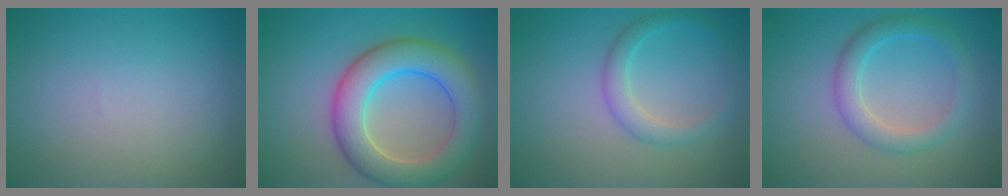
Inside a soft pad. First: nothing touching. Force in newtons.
{"total": 7.7, "press": 7.7, "slide": 0.2}
{"total": 2.3, "press": 2.3, "slide": 0.2}
{"total": 3.2, "press": 3.2, "slide": 0.2}